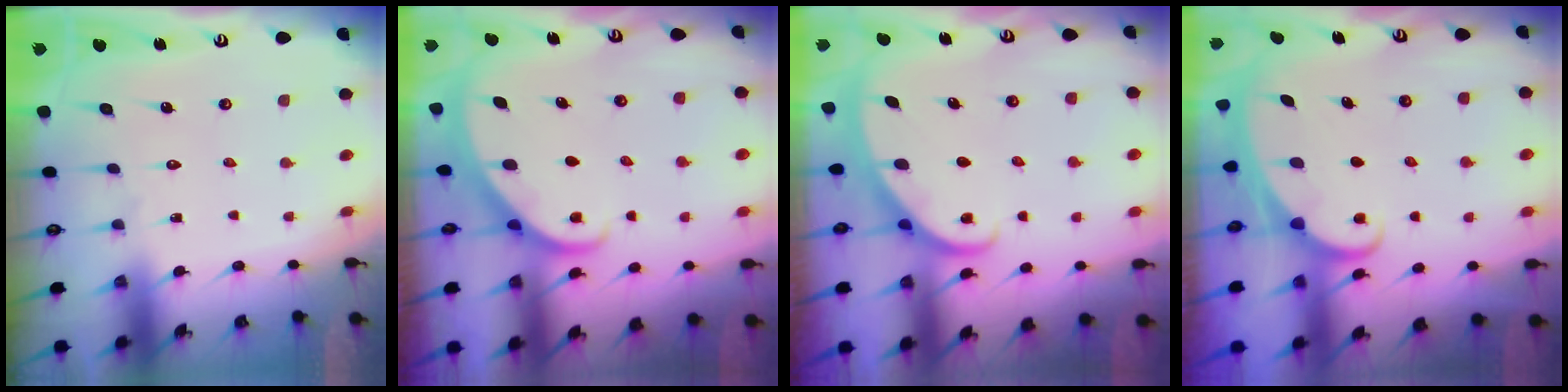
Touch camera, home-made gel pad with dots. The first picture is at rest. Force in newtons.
{"total": 1.9, "press": 1.9, "slide": 0.2}
{"total": 2.8, "press": 2.8, "slide": 0.1}
{"total": 1.9, "press": 1.9, "slide": 0.3}